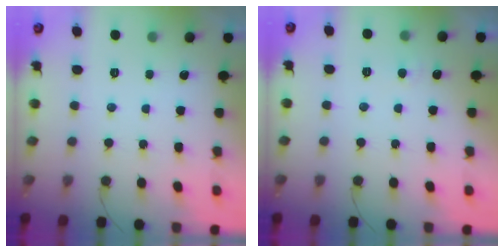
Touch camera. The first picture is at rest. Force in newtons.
{"total": 3.7, "press": 3.7, "slide": 0.5}